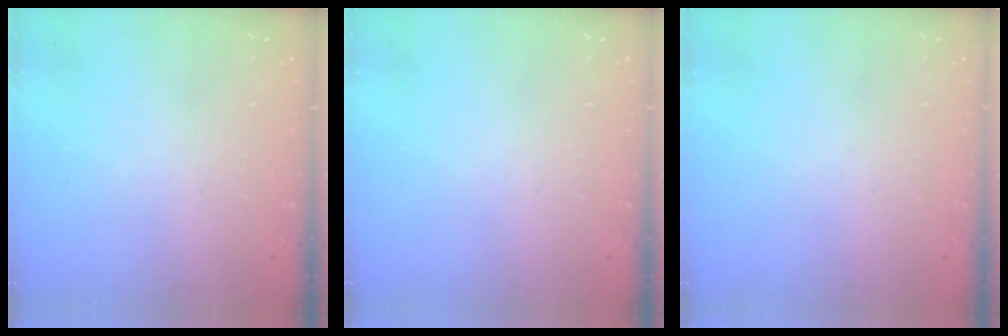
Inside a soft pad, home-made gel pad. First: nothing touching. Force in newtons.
{"total": 0.0}
{"total": 0.0}